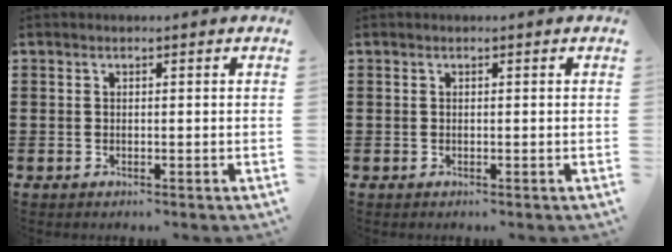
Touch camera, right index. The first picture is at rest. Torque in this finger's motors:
{"motor_torque": [0.00, 2.14, 0.00, 0.00]}